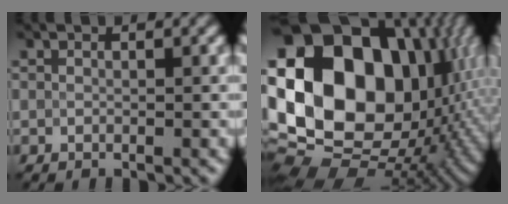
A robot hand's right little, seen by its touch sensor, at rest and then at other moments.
{"total": 20.9, "force": [2.3, 15.4, 13.9], "torque": [-0.279, 0.018, 0.057]}